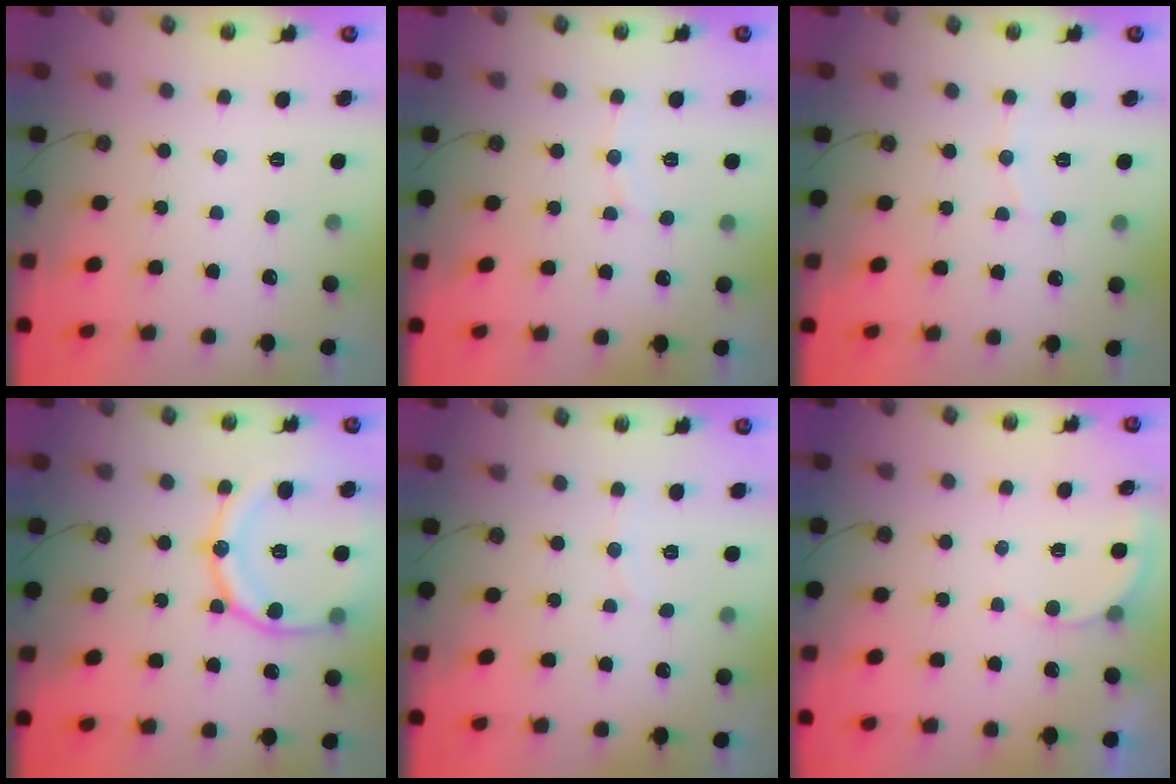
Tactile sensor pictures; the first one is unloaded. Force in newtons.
{"total": 4.8, "press": 4.6, "slide": 1.6}
{"total": 4.1, "press": 4.0, "slide": 0.4}
{"total": 17.8, "press": 17.7, "slide": 1.9}
{"total": 2.4, "press": 2.4, "slide": 0.2}
{"total": 3.4, "press": 3.4, "slide": 0.3}